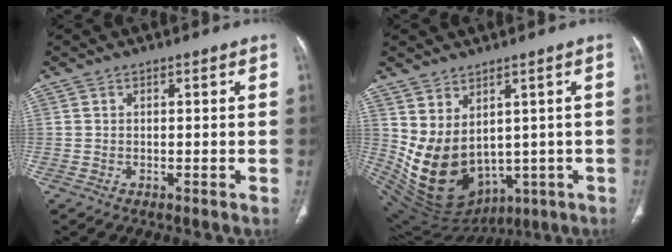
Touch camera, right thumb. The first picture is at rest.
{"total": 14.5, "force": [0.5, 10.5, 10.1], "torque": [-0.173, -0.023, 0.055]}